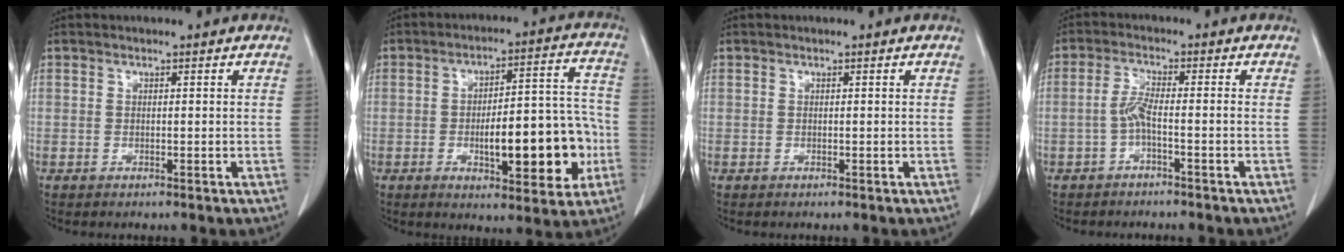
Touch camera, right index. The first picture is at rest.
{"total": 15.3, "force": [-3.6, 4.7, 14.2], "torque": [-0.196, 0.026, -0.044]}
{"total": 0.0}
{"total": 3.1, "force": [-1.3, 0.1, 2.8], "torque": [-0.058, 0.005, -0.028]}